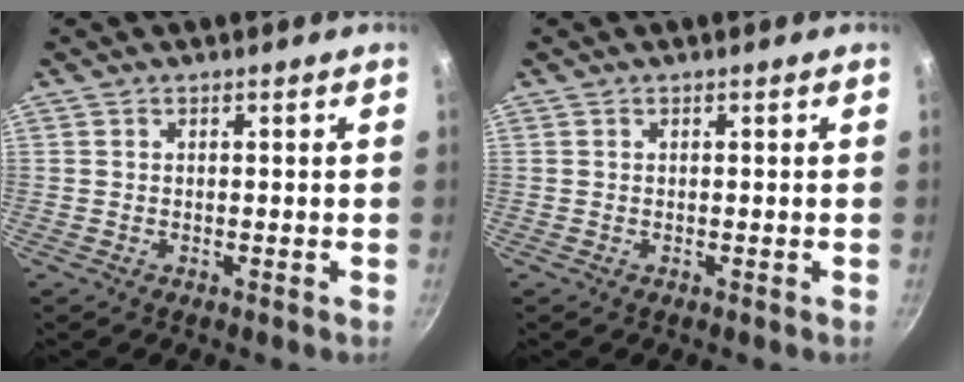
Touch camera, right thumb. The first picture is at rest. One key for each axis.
{"total": 0.0}